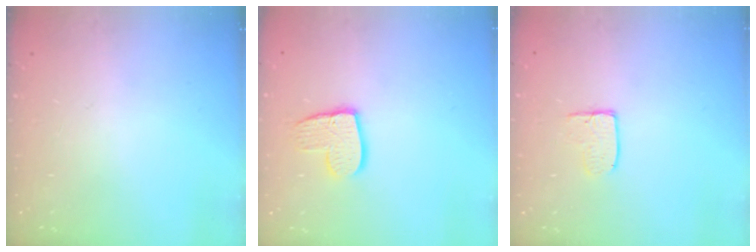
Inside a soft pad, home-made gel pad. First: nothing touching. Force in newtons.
{"total": 10.9, "press": 10.9, "slide": 0.9}
{"total": 5.2, "press": 5.2, "slide": 0.5}